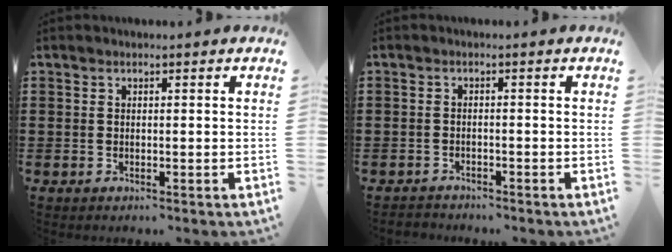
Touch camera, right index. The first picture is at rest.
{"total": 1.4, "force": [-1.4, 0.3, -0.2], "torque": [-0.001, 0.004, -0.032]}